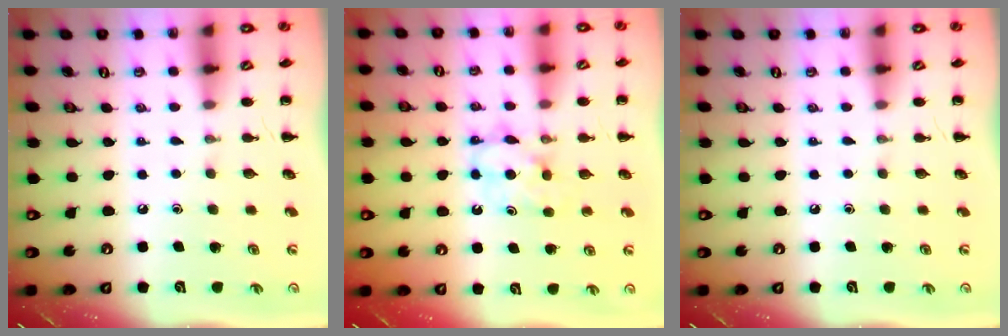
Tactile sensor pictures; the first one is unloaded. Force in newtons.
{"total": 5.4, "press": 5.3, "slide": 1.0}
{"total": 0.0}